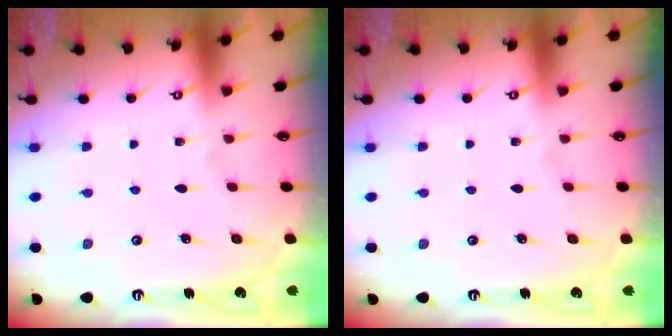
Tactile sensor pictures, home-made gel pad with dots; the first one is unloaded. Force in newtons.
{"total": 0.0}